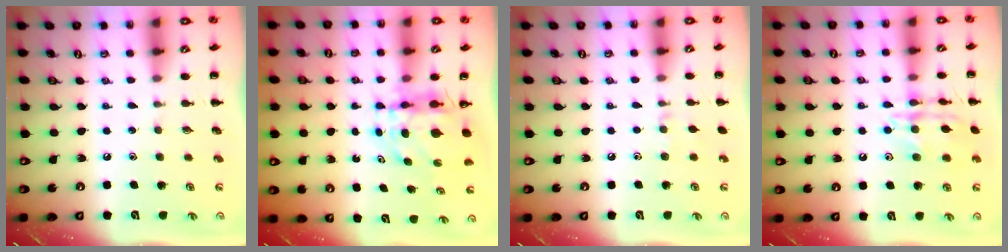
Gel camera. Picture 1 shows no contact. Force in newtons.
{"total": 5.3, "press": 4.9, "slide": 2.0}
{"total": 4.6, "press": 4.4, "slide": 1.5}
{"total": 14.0, "press": 13.9, "slide": 0.7}